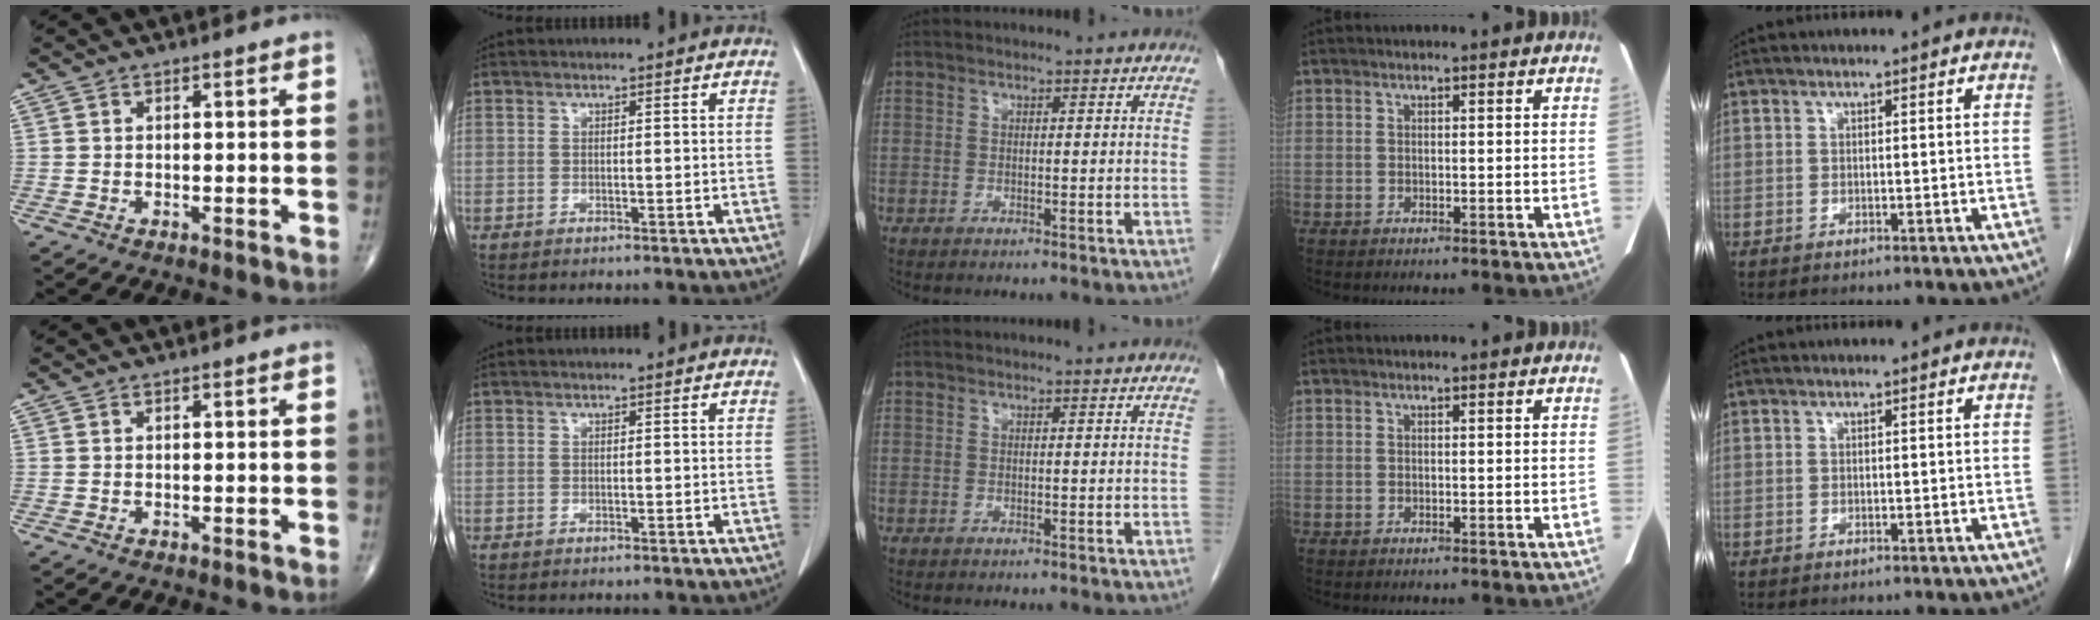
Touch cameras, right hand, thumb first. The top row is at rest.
{}